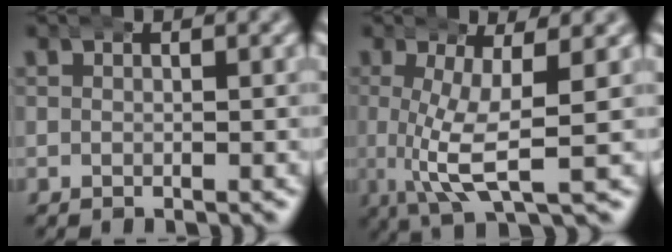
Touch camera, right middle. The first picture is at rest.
{"total": 6.3, "force": [-0.1, 1.7, 6.0], "torque": [-0.117, -0.017, 0.009]}